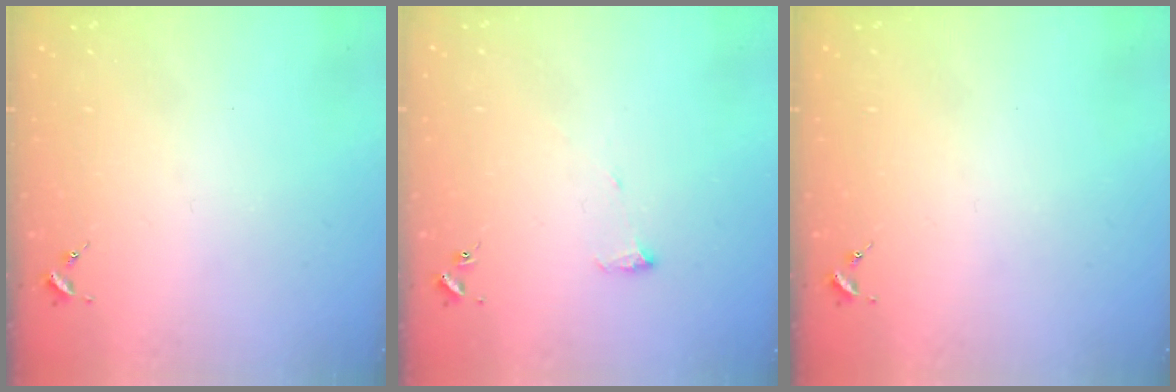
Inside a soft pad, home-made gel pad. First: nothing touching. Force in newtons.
{"total": 4.7, "press": 4.6, "slide": 0.6}
{"total": 0.0}